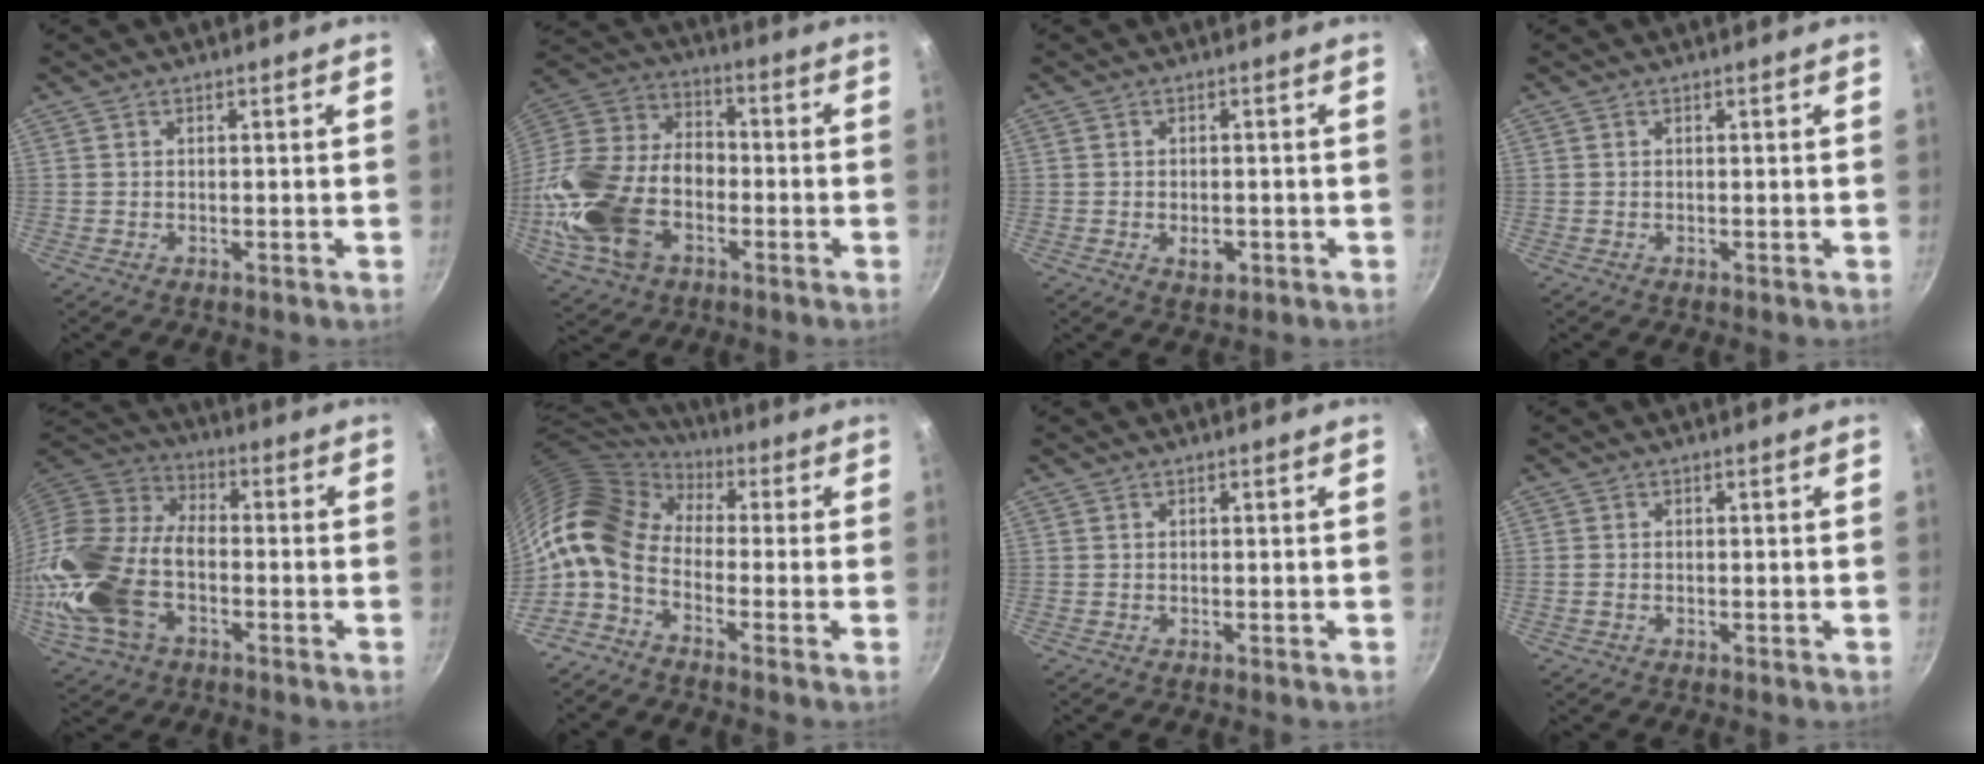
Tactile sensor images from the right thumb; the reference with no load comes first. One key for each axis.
{"total": 22.2, "fx": -6.7, "fy": 14.6, "fz": 15.3, "tx": -0.300, "ty": 0.042, "tz": -0.134}
{"total": 3.1, "fx": -1.0, "fy": 2.0, "fz": 2.1, "tx": -0.023, "ty": 0.004, "tz": -0.011}
{"total": 0.0}
{"total": 20.6, "fx": -5.8, "fy": 12.7, "fz": 15.1, "tx": -0.307, "ty": 0.033, "tz": -0.124}
{"total": 14.0, "fx": -0.3, "fy": 8.7, "fz": 10.9, "tx": -0.194, "ty": 0.019, "tz": -0.030}
{"total": 0.0}
{"total": 0.9, "fx": -0.2, "fy": 0.7, "fz": 0.5, "tx": -0.012, "ty": 0.001, "tz": -0.006}